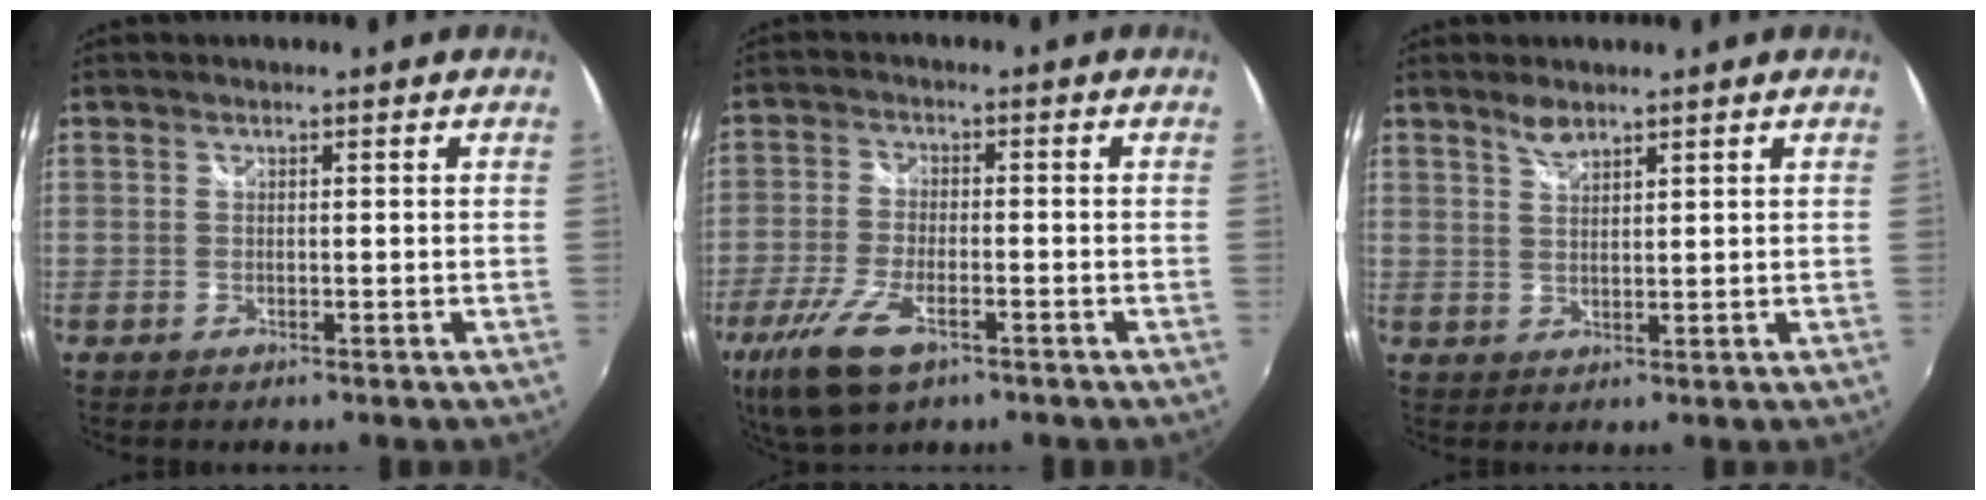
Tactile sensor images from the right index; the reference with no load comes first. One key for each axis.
{"total": 11.6, "fx": -6.5, "fy": 4.6, "fz": 8.4, "tx": -0.194, "ty": -0.029, "tz": -0.126}
{"total": 2.8, "fx": 2.4, "fy": 0.7, "fz": 1.3, "tx": -0.022, "ty": 0.002, "tz": 0.044}